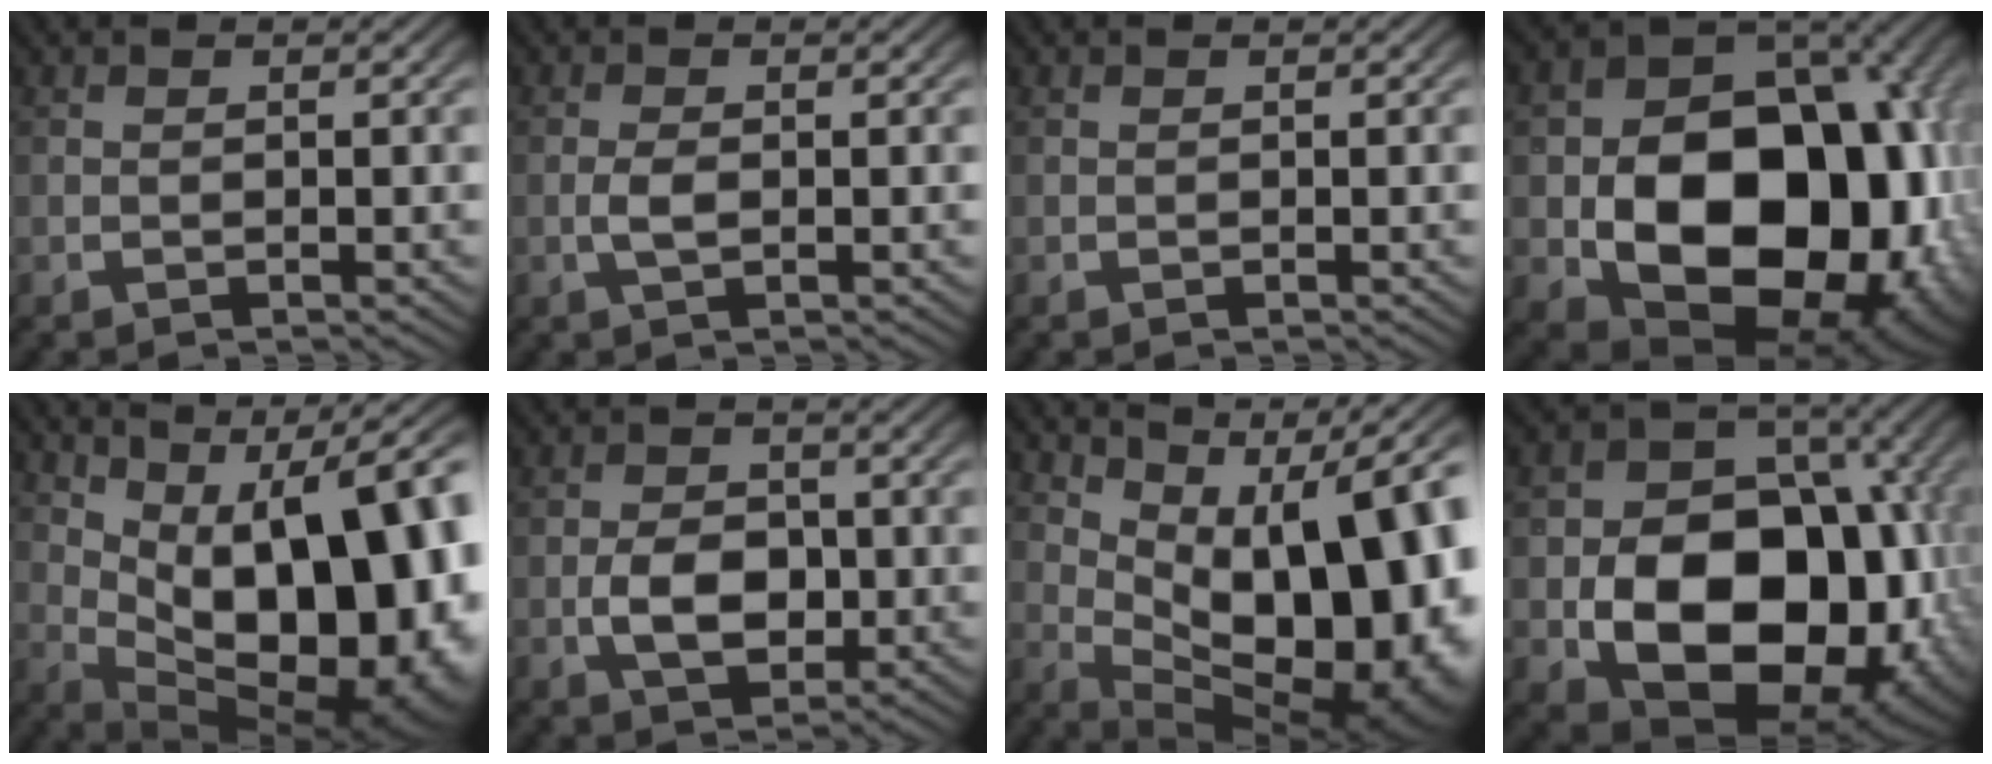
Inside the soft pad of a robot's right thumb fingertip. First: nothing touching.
{"total": 1.6, "force": [-0.2, 0.8, 1.4], "torque": [-0.039, -0.005, -0.001]}
{"total": 0.0}
{"total": 24.4, "force": [-3.3, 16.5, 17.7], "torque": [-0.323, -0.085, -0.011]}
{"total": 20.9, "force": [0.0, 13.1, 16.3], "torque": [-0.253, -0.043, 0.028]}
{"total": 5.4, "force": [-0.7, 3.8, 3.8], "torque": [-0.074, -0.019, 0.000]}
{"total": 18.7, "force": [0.9, 11.8, 14.5], "torque": [-0.224, -0.038, 0.038]}
{"total": 21.7, "force": [-3.1, 15.3, 15.0], "torque": [-0.274, -0.081, -0.016]}